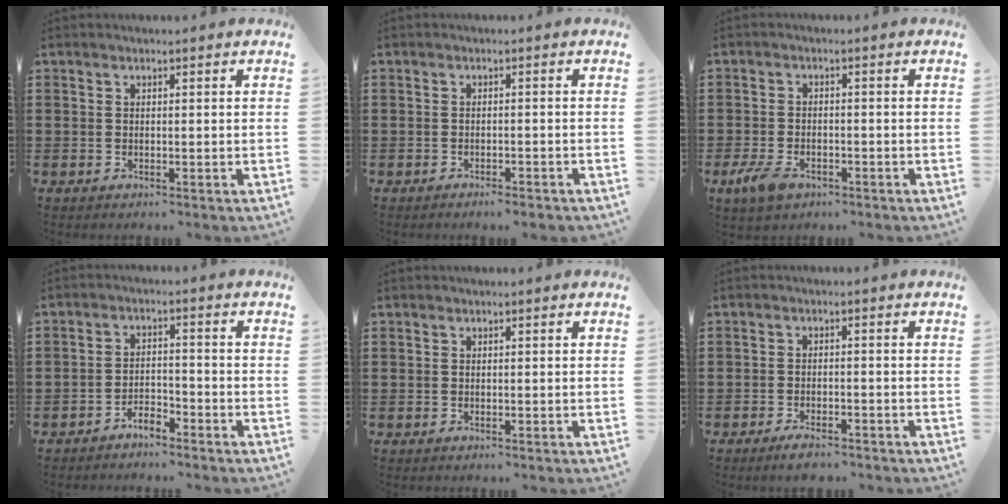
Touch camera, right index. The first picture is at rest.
{"total": 1.4, "force": [-1.3, 0.0, 0.3], "torque": [-0.010, -0.002, -0.026]}
{"total": 3.6, "force": [-2.1, 1.8, 2.3], "torque": [-0.061, -0.004, -0.043]}
{"total": 3.0, "force": [-2.8, 0.6, 0.7], "torque": [-0.019, 0.008, -0.058]}
{"total": 0.0}
{"total": 2.4, "force": [-2.2, 0.4, 0.8], "torque": [-0.018, 0.003, -0.044]}